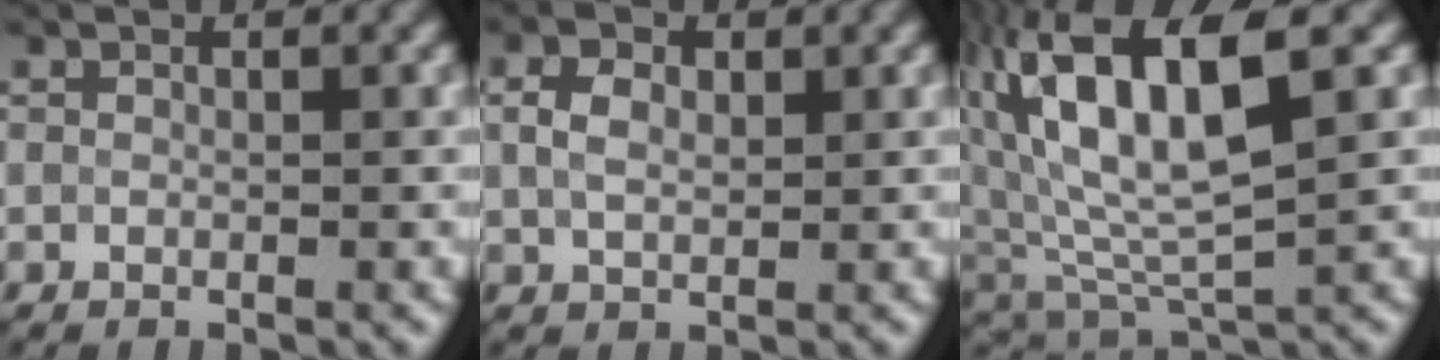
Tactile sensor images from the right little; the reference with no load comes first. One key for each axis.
{"total": 2.5, "fx": 0.8, "fy": 1.6, "fz": 1.8, "tx": -0.044, "ty": 0.011, "tz": 0.014}
{"total": 11.1, "fx": 3.7, "fy": 4.5, "fz": 9.5, "tx": -0.193, "ty": 0.017, "tz": 0.068}